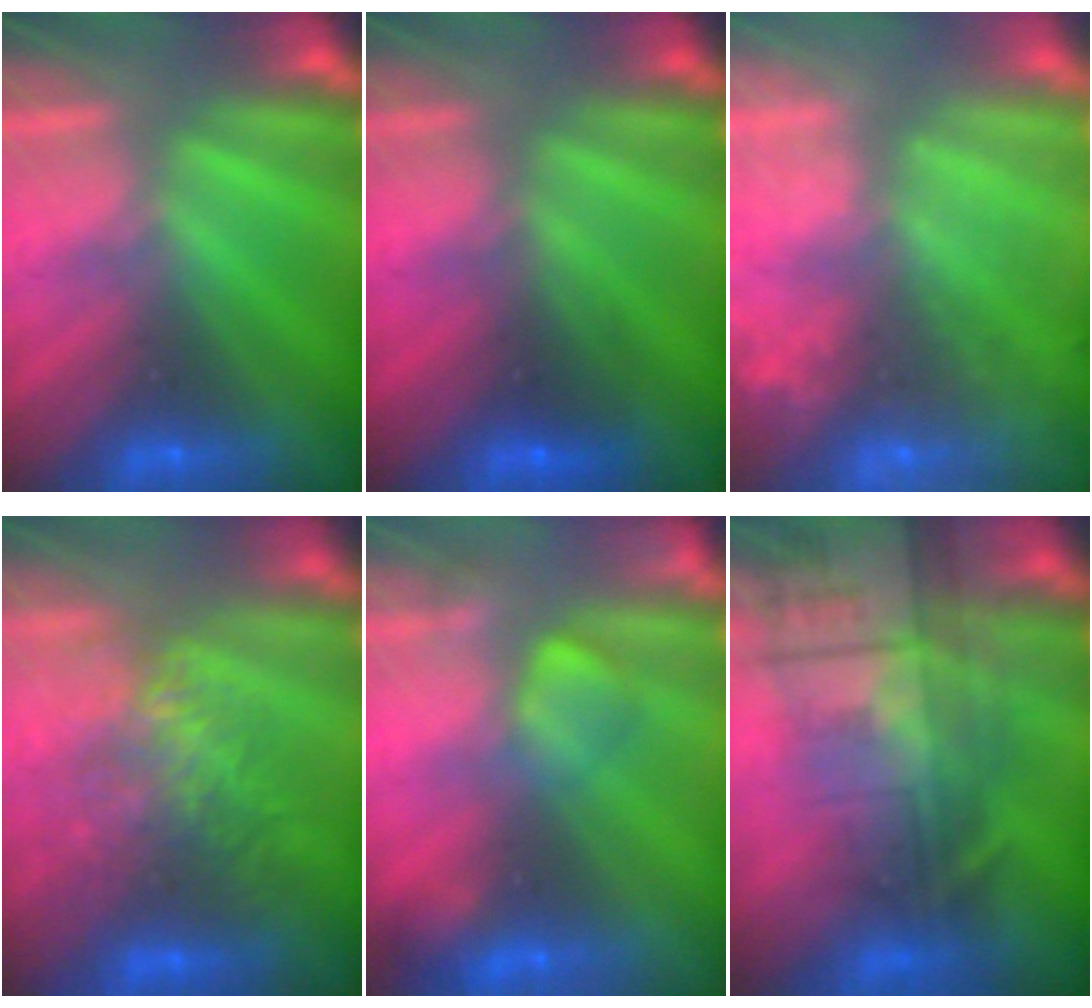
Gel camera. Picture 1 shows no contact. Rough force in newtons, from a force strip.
{"total": 2.8}
{"total": 8.8}
{"total": 7.9}
{"total": 2.4}
{"total": 7.7}